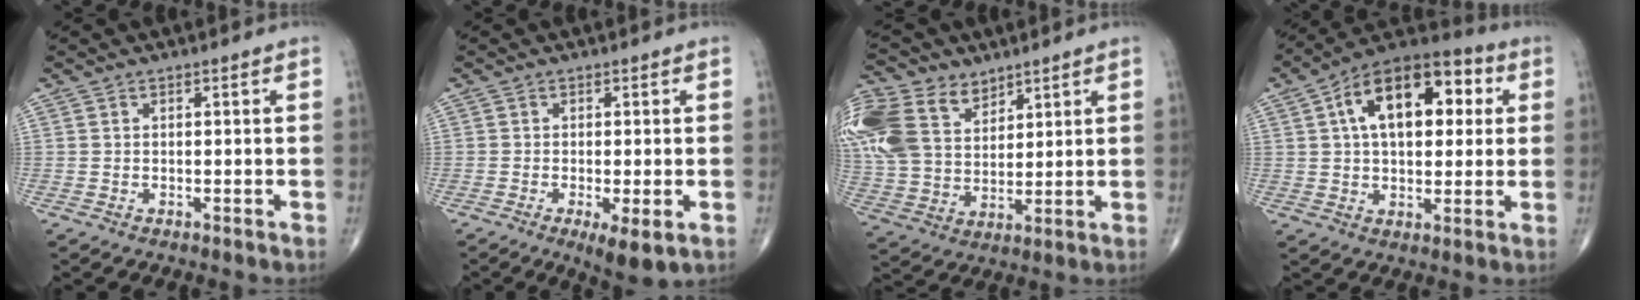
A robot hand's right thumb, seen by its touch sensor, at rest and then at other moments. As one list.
[{"total": 5.6, "force": [-2.0, 1.4, 5.0], "torque": [-0.082, -0.017, -0.031]}, {"total": 20.4, "force": [9.8, 13.8, 11.5], "torque": [-0.277, 0.009, 0.195]}, {"total": 18.9, "force": [4.8, 10.4, 15.0], "torque": [-0.203, 0.024, 0.064]}]